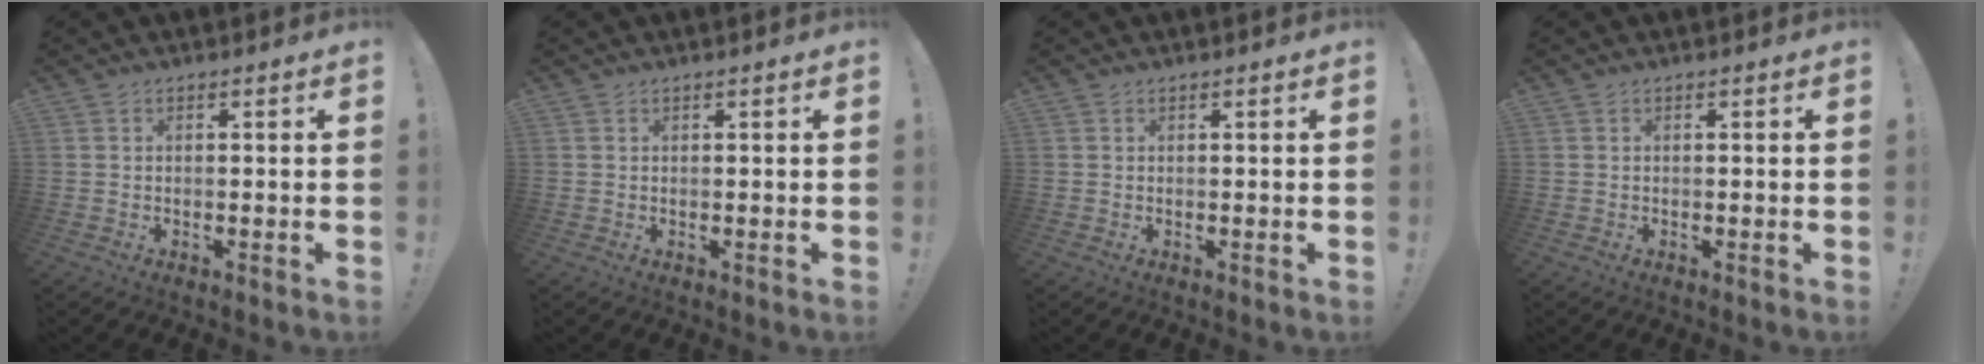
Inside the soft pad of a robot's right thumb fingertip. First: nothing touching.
{"total": 0.0}
{"total": 0.0}
{"total": 0.0}